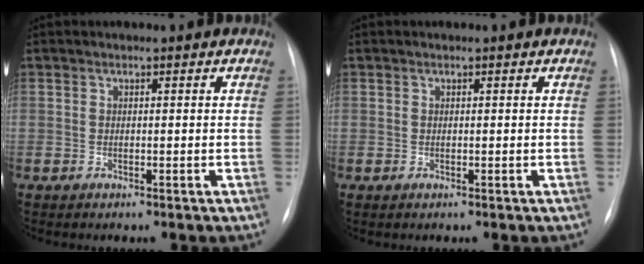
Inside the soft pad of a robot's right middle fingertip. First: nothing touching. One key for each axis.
{"total": 0.0}